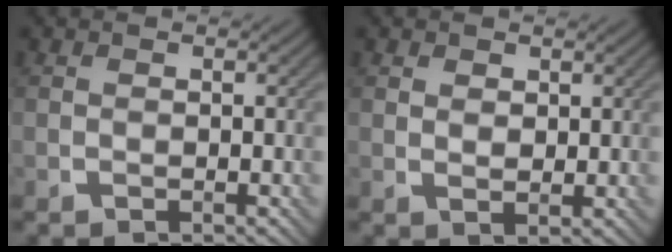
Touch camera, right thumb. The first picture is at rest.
{"total": 1.6, "force": [1.0, 0.9, 0.8], "torque": [-0.014, -0.004, 0.020]}